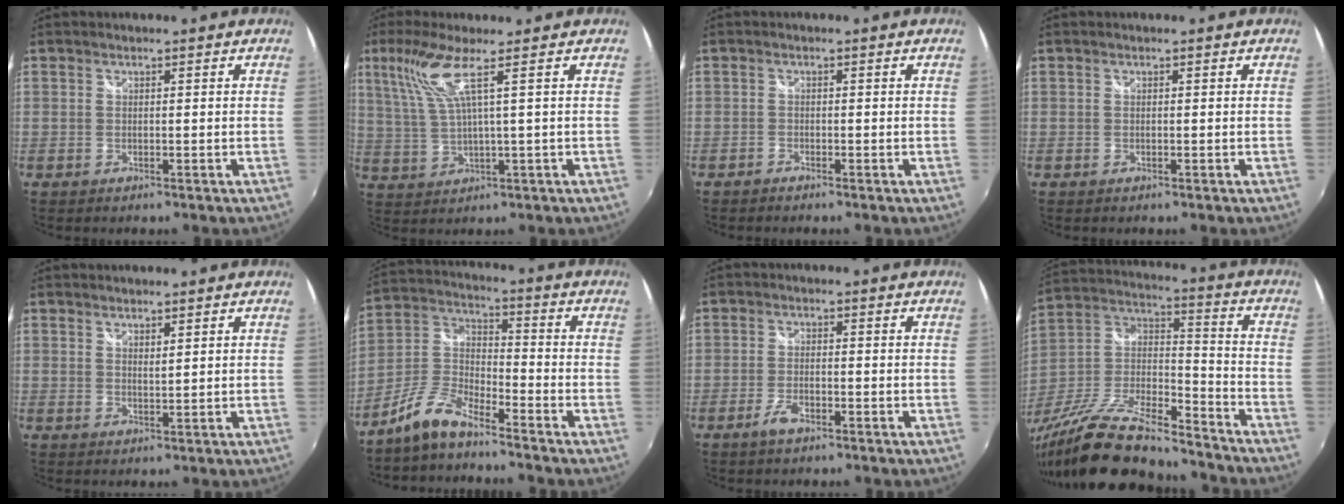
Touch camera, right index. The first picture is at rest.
{"total": 7.0, "force": [3.3, -0.5, 6.1], "torque": [-0.125, -0.003, 0.079]}
{"total": 1.0, "force": [-0.9, 0.3, 0.0], "torque": [-0.004, -0.002, -0.020]}
{"total": 0.0}
{"total": 1.5, "force": [1.2, 0.3, 0.9], "torque": [-0.014, -0.002, 0.020]}
{"total": 8.2, "force": [-6.5, 2.2, 4.4], "torque": [-0.114, 0.021, -0.137]}
{"total": 3.6, "force": [-2.3, 1.2, 2.4], "torque": [-0.057, -0.004, -0.044]}
{"total": 22.8, "force": [-17.4, 6.5, 13.2], "torque": [-0.255, -0.019, -0.297]}